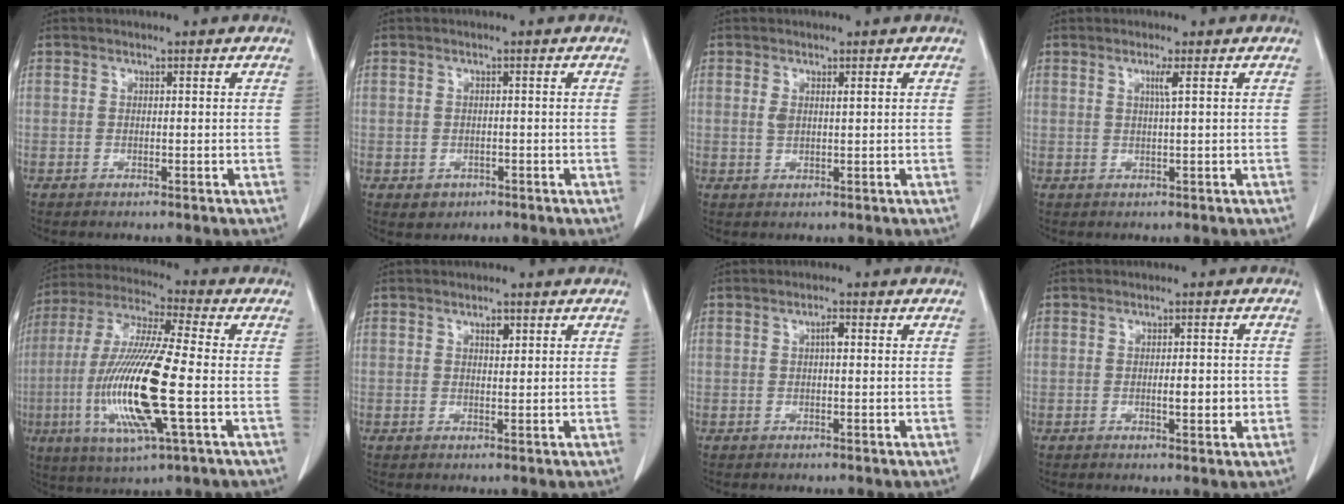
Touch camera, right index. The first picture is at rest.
{"total": 2.0, "force": [-0.8, 1.8, 0.5], "torque": [-0.003, 0.004, -0.004]}
{"total": 1.8, "force": [0.6, 0.5, 1.6], "torque": [-0.039, 0.007, 0.017]}
{"total": 1.6, "force": [0.6, -0.5, 1.5], "torque": [-0.031, -0.002, 0.012]}
{"total": 17.8, "force": [-3.5, 1.4, 17.4], "torque": [-0.368, -0.015, -0.064]}
{"total": 1.7, "force": [0.8, 0.9, 1.2], "torque": [-0.016, -0.002, 0.012]}
{"total": 1.5, "force": [0.3, 0.4, 1.4], "torque": [-0.024, 0.004, 0.004]}
{"total": 3.3, "force": [-0.7, 0.6, 3.2], "torque": [-0.053, -0.001, -0.005]}